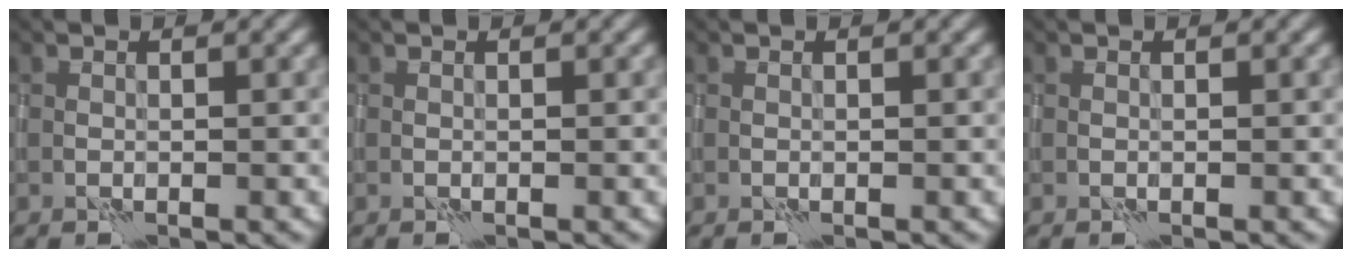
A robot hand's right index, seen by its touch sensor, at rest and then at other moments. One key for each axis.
{"total": 0.0}
{"total": 0.0}
{"total": 0.0}